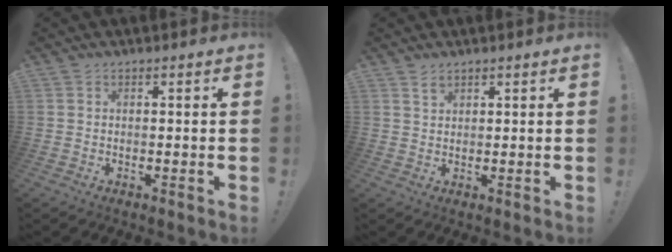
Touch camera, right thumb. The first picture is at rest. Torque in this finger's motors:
{"motor_torque": [-0.23, 0.22, 0.17, 0.09, -0.12]}